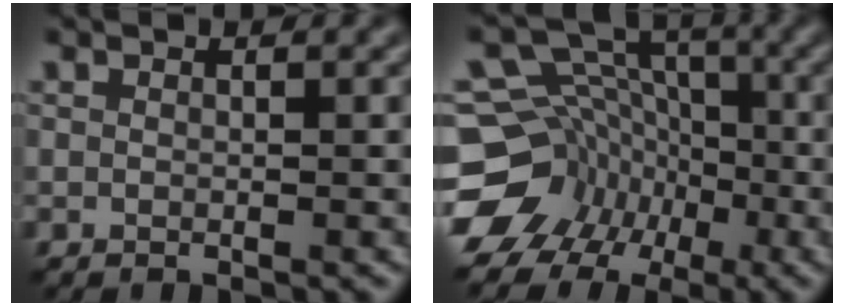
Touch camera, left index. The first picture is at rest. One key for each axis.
{"total": 10.3, "fx": -5.3, "fy": 8.4, "fz": 2.9, "tx": -0.057, "ty": 0.004, "tz": -0.092}